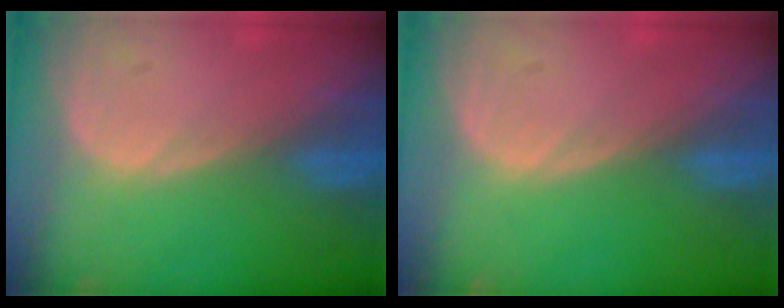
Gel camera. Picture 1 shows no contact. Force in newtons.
{"total": 0.0}